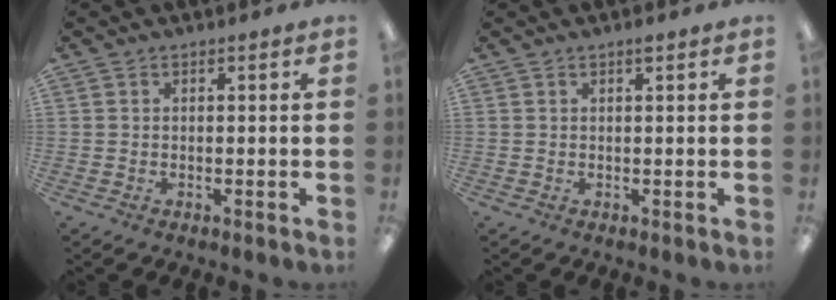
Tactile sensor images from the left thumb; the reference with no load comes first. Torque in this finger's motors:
{"motor_torque": [0.10, 0.05, 0.13, 0.14, 0.01]}